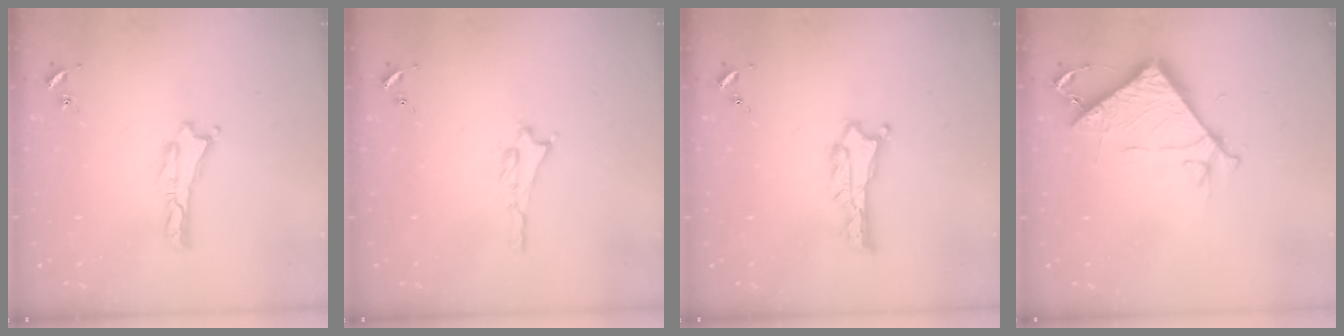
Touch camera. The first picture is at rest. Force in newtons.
{"total": 0.8, "press": 0.8, "slide": 0.2}
{"total": 0.7, "press": 0.7, "slide": 0.1}
{"total": 7.9, "press": 7.8, "slide": 0.6}